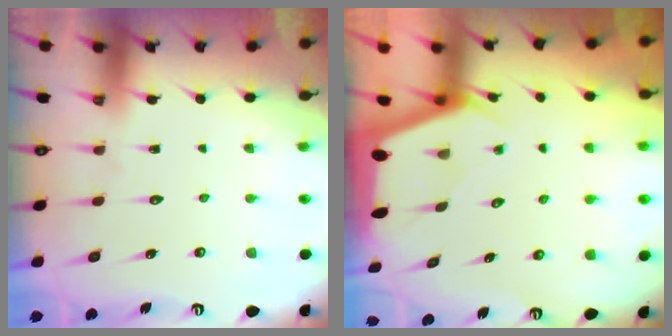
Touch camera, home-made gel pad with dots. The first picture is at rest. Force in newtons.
{"total": 1.9, "press": 1.9, "slide": 0.3}